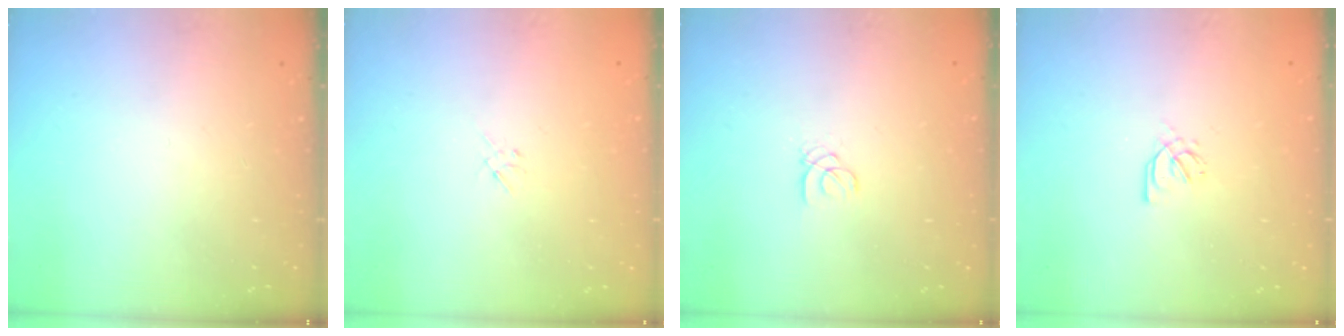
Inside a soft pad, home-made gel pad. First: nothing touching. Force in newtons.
{"total": 1.3, "press": 1.2, "slide": 0.5}
{"total": 1.4, "press": 1.4, "slide": 0.1}
{"total": 1.7, "press": 1.6, "slide": 0.5}